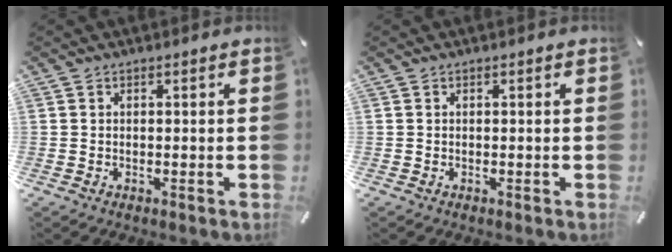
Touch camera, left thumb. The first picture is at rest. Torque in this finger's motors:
{"motor_torque": [-0.48, -0.28, 0.00, -0.02, 0.00]}